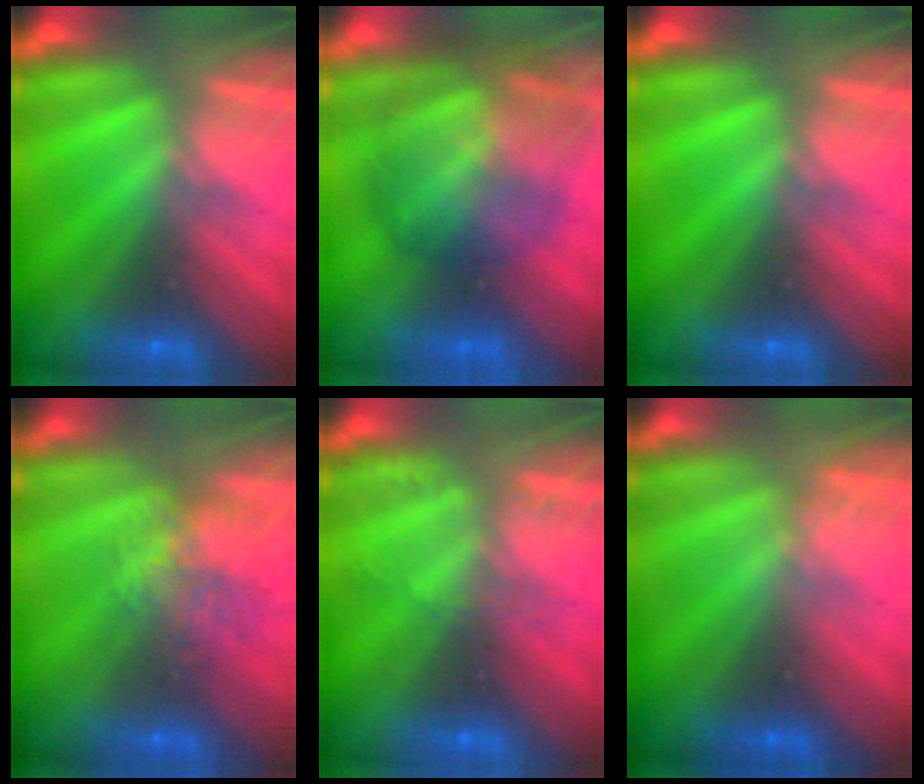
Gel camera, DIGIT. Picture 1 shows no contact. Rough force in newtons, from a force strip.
{"total": 7.7}
{"total": 0.0}
{"total": 7.7}
{"total": 2.1}
{"total": 1.3}